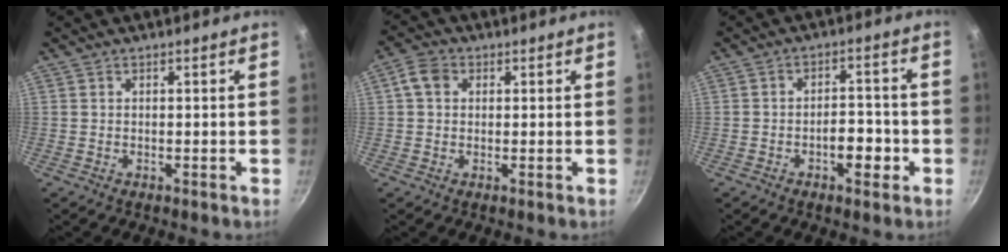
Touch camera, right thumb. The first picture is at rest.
{"total": 4.2, "force": [1.0, 3.3, 2.4], "torque": [-0.035, 0.007, 0.007]}
{"total": 6.0, "force": [-2.4, 3.1, 4.6], "torque": [-0.043, 0.023, -0.036]}